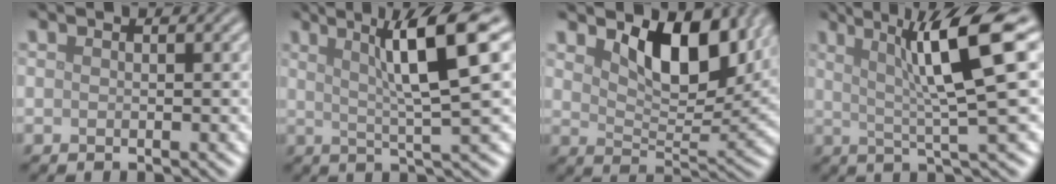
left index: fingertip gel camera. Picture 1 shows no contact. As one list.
[{"total": 8.0, "force": [2.8, 1.1, 7.4], "torque": [-0.103, 0.016, 0.045]}, {"total": 7.5, "force": [3.6, 3.6, 5.5], "torque": [-0.085, -0.012, 0.056]}, {"total": 8.7, "force": [2.5, 1.2, 8.2], "torque": [-0.120, 0.013, 0.040]}]